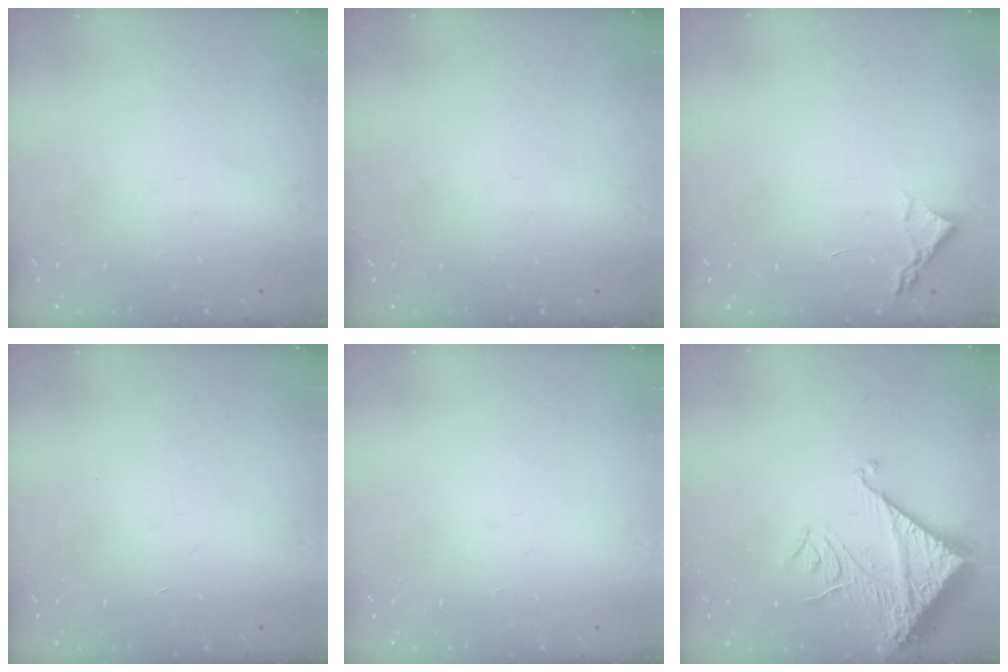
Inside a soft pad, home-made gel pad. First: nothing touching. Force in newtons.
{"total": 0.0}
{"total": 2.2, "press": 2.2, "slide": 0.3}
{"total": 1.7, "press": 1.7, "slide": 0.1}
{"total": 1.5, "press": 1.5, "slide": 0.1}
{"total": 14.3, "press": 14.2, "slide": 1.6}